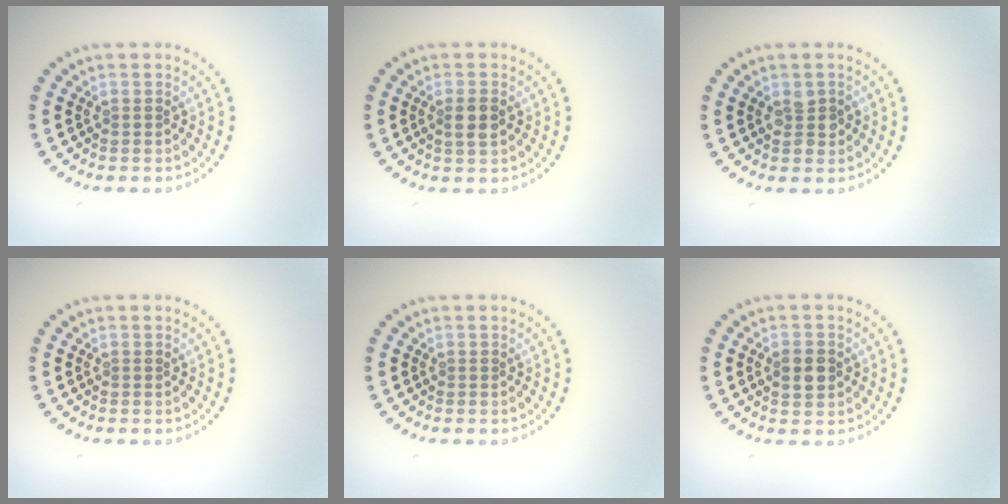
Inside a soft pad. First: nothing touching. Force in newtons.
{"total": 2.0, "press": 1.9, "slide": 0.5}
{"total": 2.0, "press": 1.9, "slide": 0.2}
{"total": 0.0}
{"total": 0.0}
{"total": 2.9, "press": 2.9, "slide": 0.1}